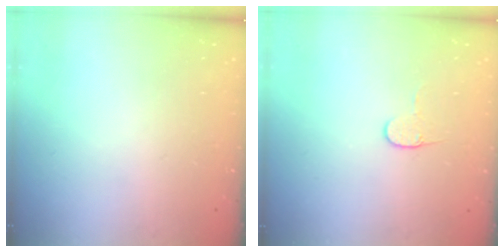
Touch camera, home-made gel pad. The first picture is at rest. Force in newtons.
{"total": 4.3, "press": 4.3, "slide": 0.4}